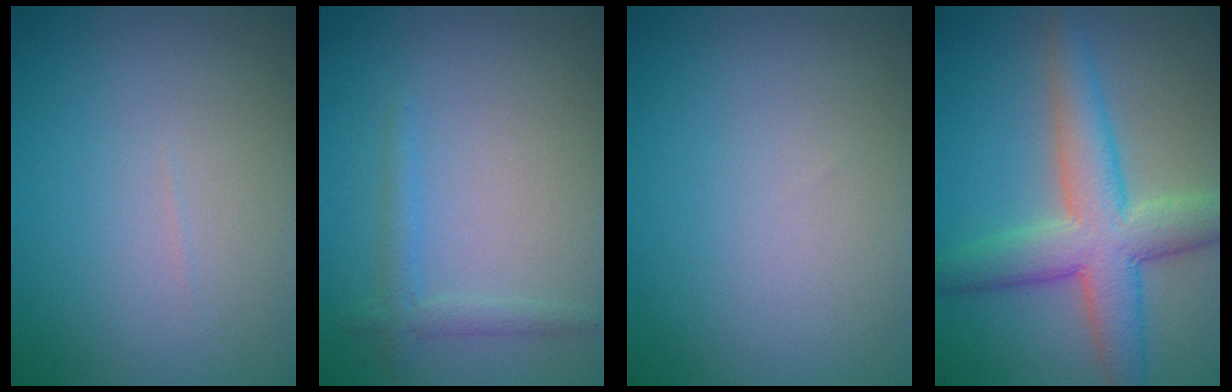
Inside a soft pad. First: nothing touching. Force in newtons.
{"total": 1.6, "press": 1.6, "slide": 0.1}
{"total": 0.0}
{"total": 7.0, "press": 7.0, "slide": 0.0}